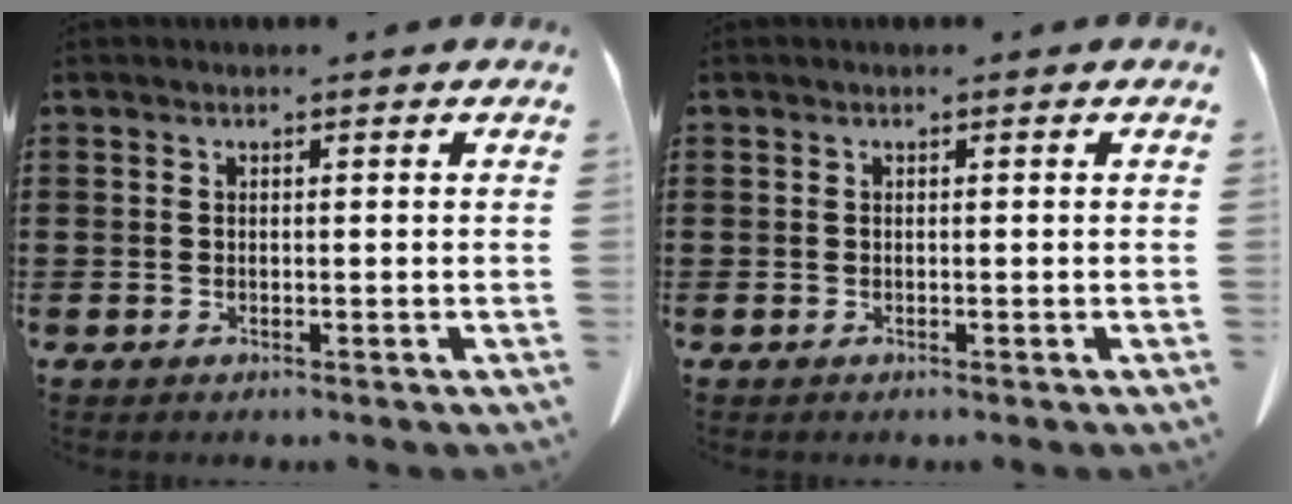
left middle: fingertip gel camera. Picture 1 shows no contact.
{"total": 0.0}